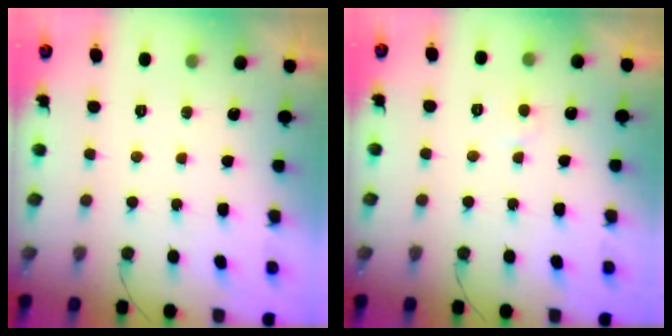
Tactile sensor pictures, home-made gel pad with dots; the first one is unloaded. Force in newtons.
{"total": 3.6, "press": 3.6, "slide": 0.4}